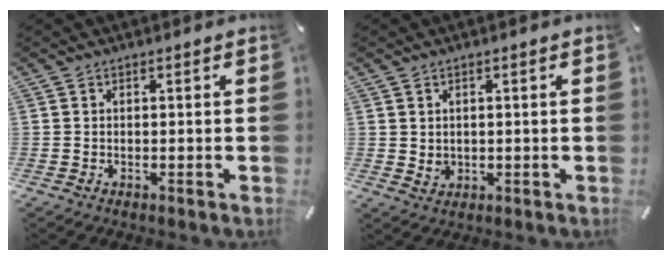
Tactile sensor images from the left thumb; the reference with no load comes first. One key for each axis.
{"total": 2.1, "fx": 0.8, "fy": 1.9, "fz": 0.5, "tx": -0.003, "ty": -0.001, "tz": 0.014}